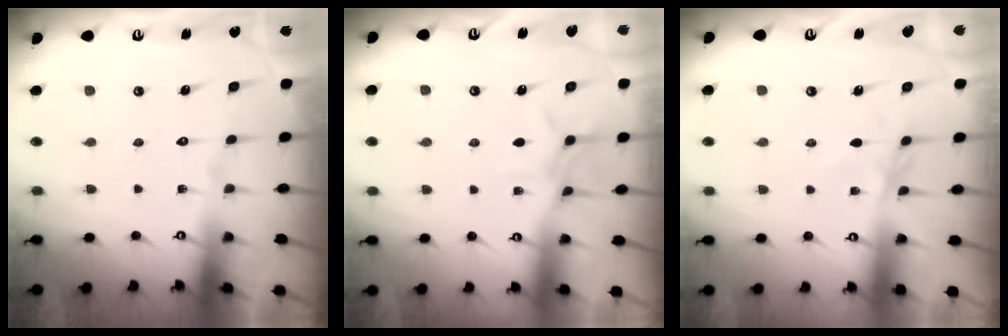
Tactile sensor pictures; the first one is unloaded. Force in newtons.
{"total": 6.7, "press": 6.7, "slide": 0.8}
{"total": 1.8, "press": 1.8, "slide": 0.4}